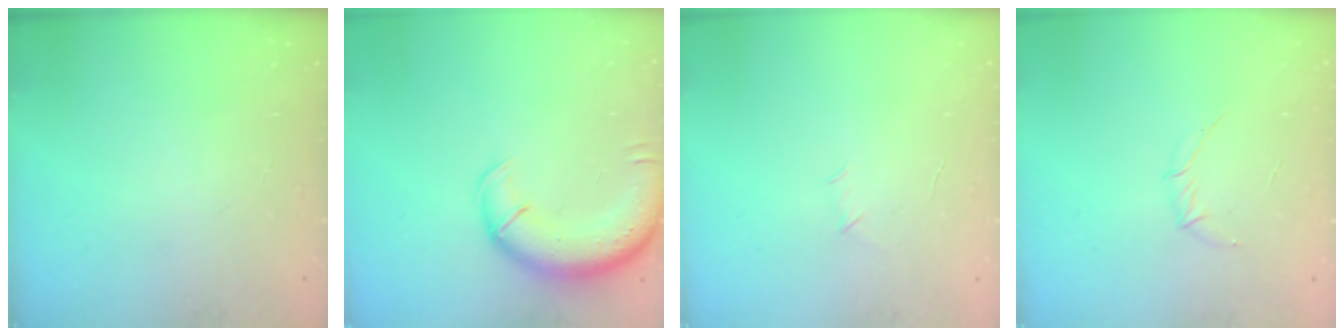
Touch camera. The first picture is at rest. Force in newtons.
{"total": 13.4, "press": 12.9, "slide": 3.5}
{"total": 3.0, "press": 2.9, "slide": 0.8}
{"total": 4.1, "press": 3.9, "slide": 1.0}